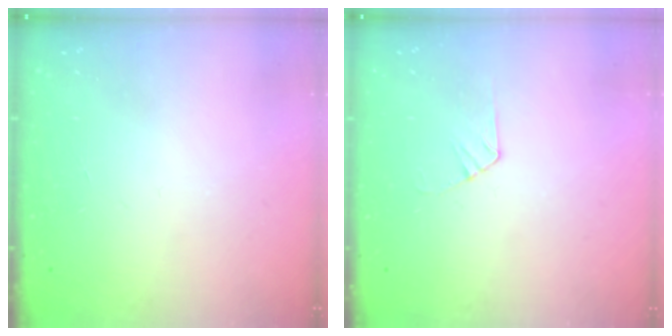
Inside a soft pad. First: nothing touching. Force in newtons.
{"total": 5.6, "press": 5.6, "slide": 0.5}